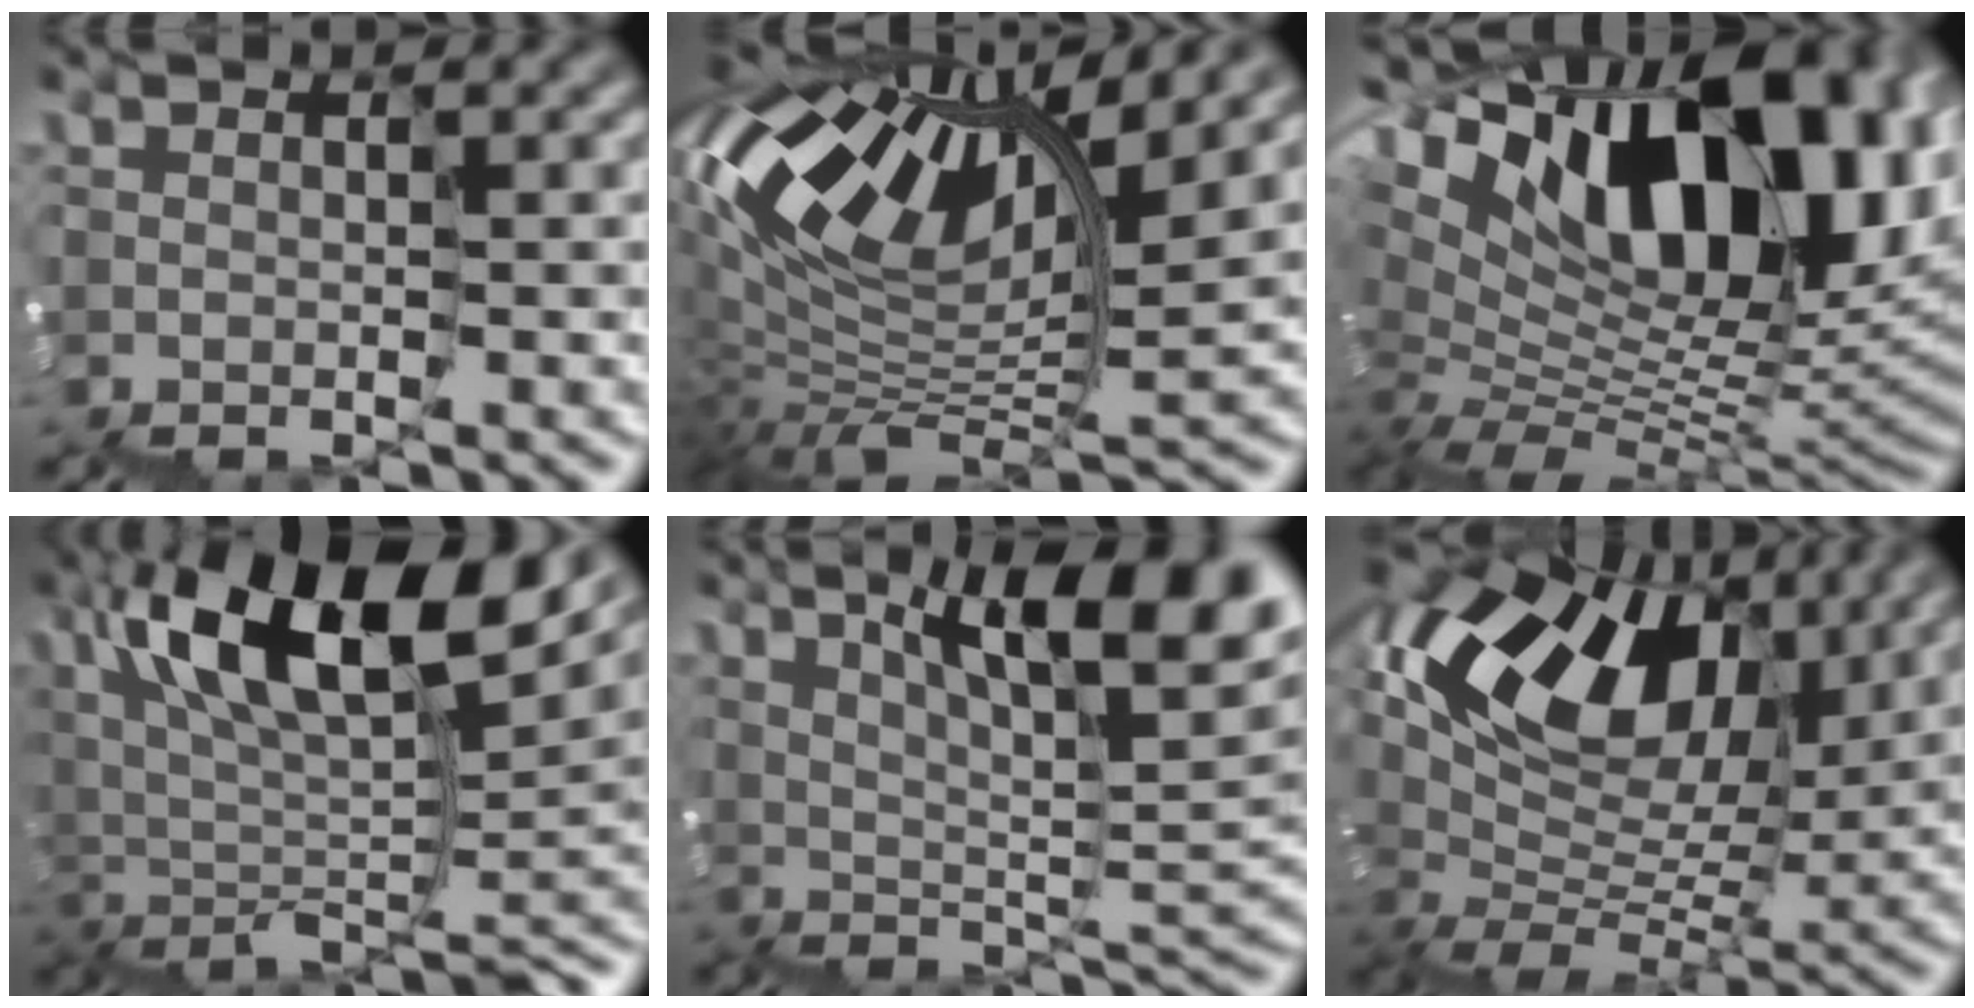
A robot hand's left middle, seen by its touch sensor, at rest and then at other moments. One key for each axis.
{"total": 10.3, "fx": 5.4, "fy": 2.8, "fz": 8.2, "tx": -0.176, "ty": 0.023, "tz": 0.097}
{"total": 15.0, "fx": 6.2, "fy": 7.9, "fz": 11.1, "tx": -0.195, "ty": 0.013, "tz": 0.122}
{"total": 11.8, "fx": 7.0, "fy": 2.7, "fz": 9.0, "tx": -0.145, "ty": 0.022, "tz": 0.122}
{"total": 9.1, "fx": 4.8, "fy": 1.1, "fz": 7.7, "tx": -0.102, "ty": 0.015, "tz": 0.085}
{"total": 11.2, "fx": 5.5, "fy": 6.3, "fz": 7.4, "tx": -0.139, "ty": 0.019, "tz": 0.101}